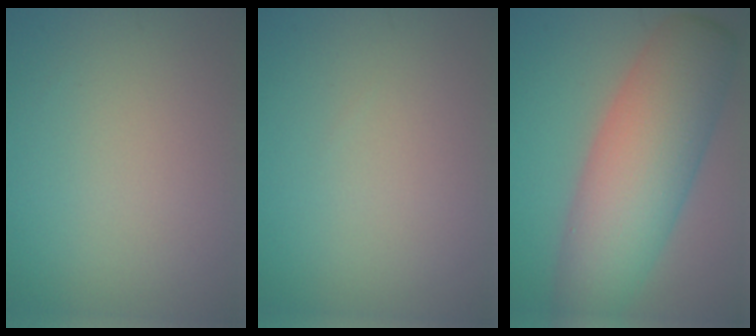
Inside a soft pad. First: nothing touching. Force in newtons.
{"total": 0.0}
{"total": 10.1, "press": 10.1, "slide": 0.2}